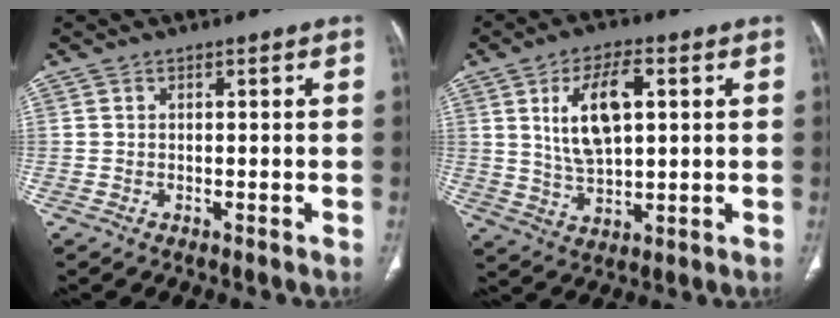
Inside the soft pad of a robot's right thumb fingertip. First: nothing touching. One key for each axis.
{"total": 11.3, "fx": 2.9, "fy": 5.2, "fz": 9.6, "tx": -0.170, "ty": -0.003, "tz": 0.056}